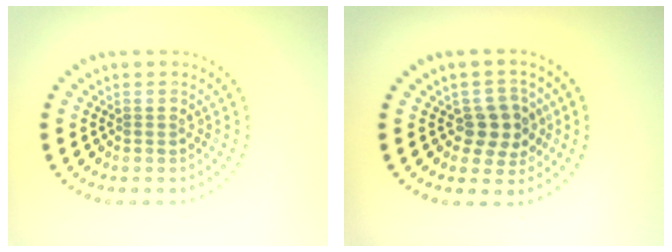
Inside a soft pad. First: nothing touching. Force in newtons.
{"total": 3.0, "press": 2.8, "slide": 1.0}